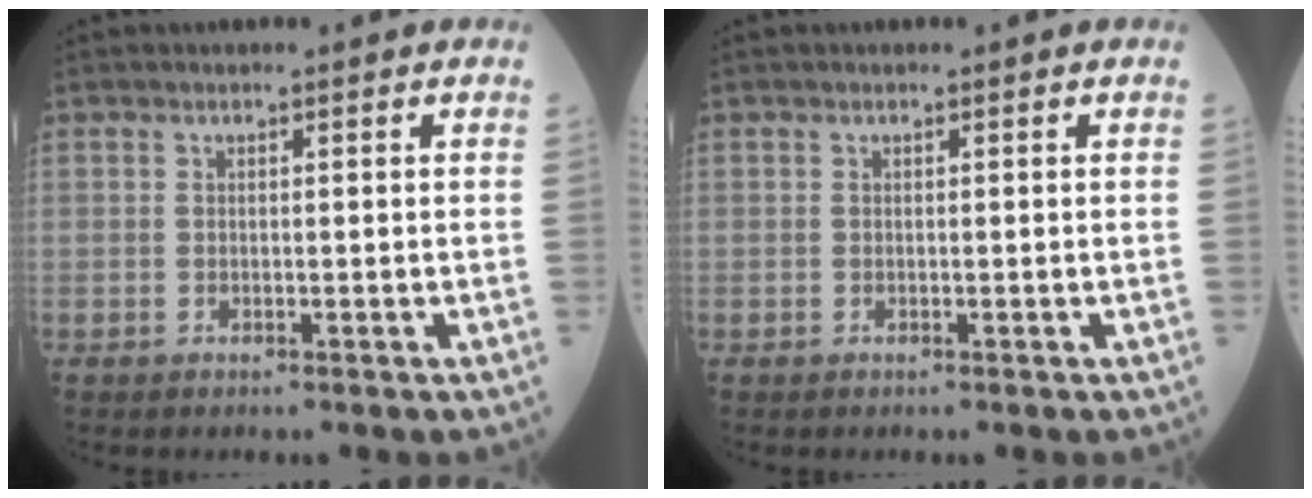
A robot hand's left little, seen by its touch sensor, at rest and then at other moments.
{"total": 0.0}